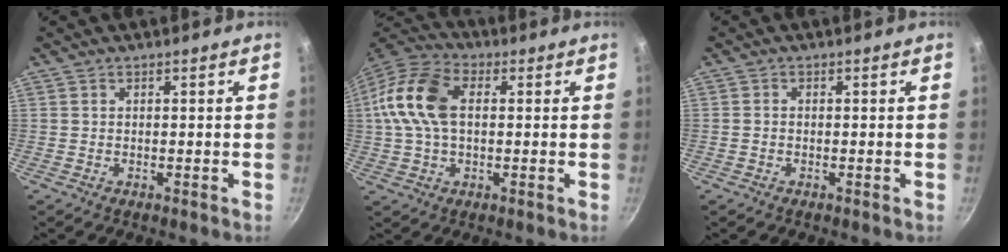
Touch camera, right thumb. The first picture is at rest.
{"total": 14.0, "force": [1.7, 8.6, 10.8], "torque": [-0.205, 0.028, 0.016]}
{"total": 0.7, "force": [-0.3, 0.6, 0.3], "torque": [-0.007, 0.003, -0.007]}